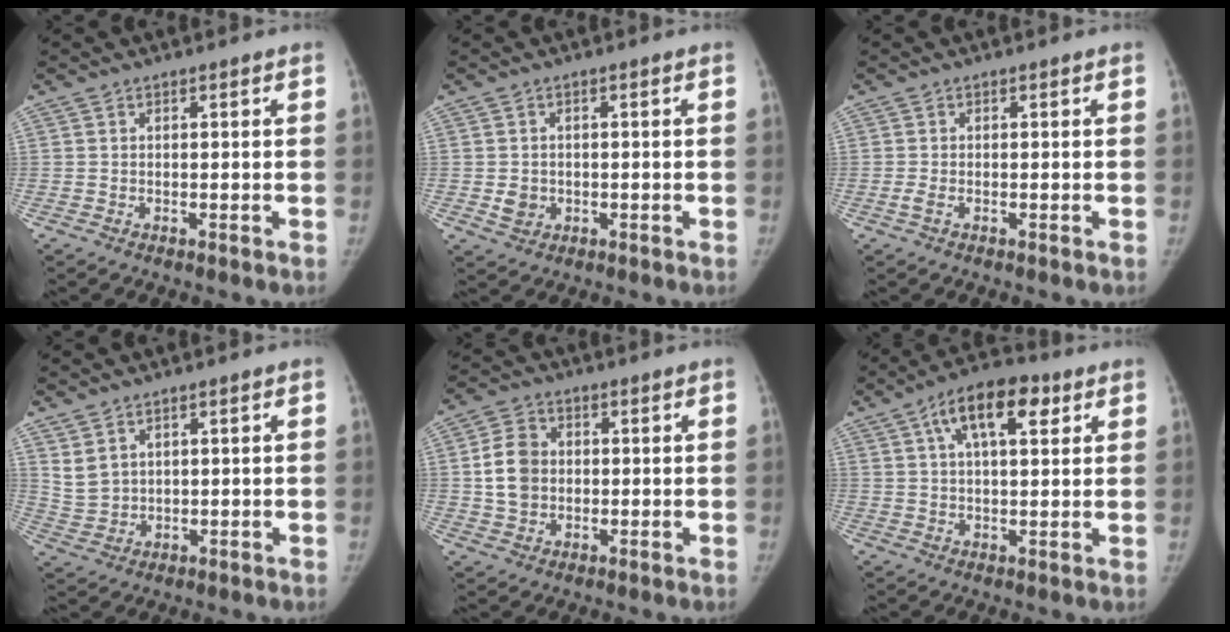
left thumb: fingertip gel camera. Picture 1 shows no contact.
{"total": 3.1, "force": [-0.5, 2.7, 1.4], "torque": [-0.015, 0.001, -0.002]}
{"total": 1.3, "force": [-0.6, 0.5, 1.1], "torque": [-0.029, -0.003, -0.012]}
{"total": 4.4, "force": [2.4, 3.0, 2.0], "torque": [-0.030, -0.015, 0.061]}
{"total": 8.0, "force": [0.4, 6.5, 4.6], "torque": [-0.070, 0.007, 0.006]}
{"total": 11.6, "force": [5.0, 5.2, 9.1], "torque": [-0.130, 0.007, 0.074]}